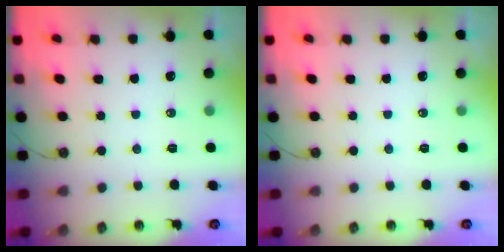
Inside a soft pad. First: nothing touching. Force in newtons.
{"total": 0.0}